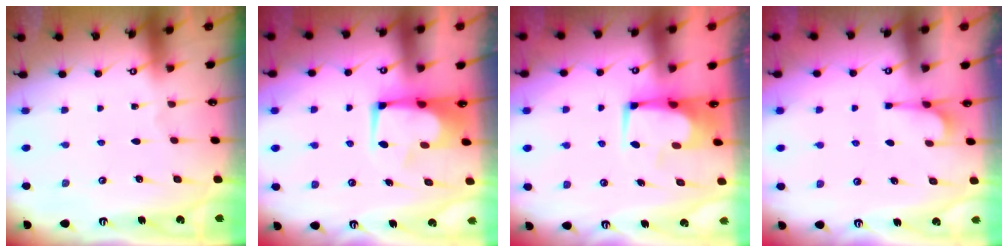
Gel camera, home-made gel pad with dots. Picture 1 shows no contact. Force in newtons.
{"total": 2.6, "press": 2.5, "slide": 0.6}
{"total": 1.5, "press": 1.5, "slide": 0.2}
{"total": 1.2, "press": 0.4, "slide": 1.1}